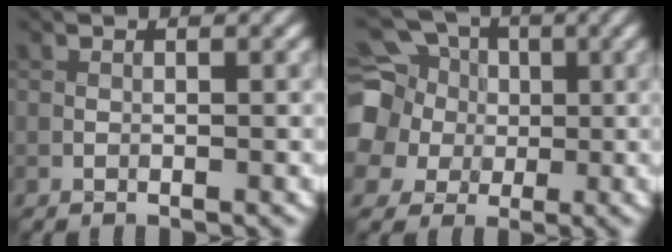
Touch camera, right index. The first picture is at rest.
{"total": 12.1, "force": [2.3, 10.6, 5.3], "torque": [-0.149, 0.024, 0.012]}